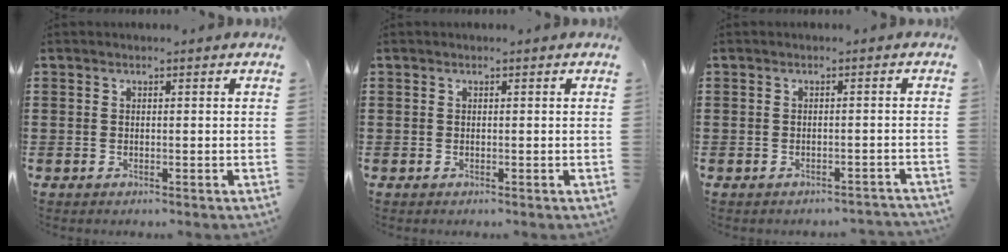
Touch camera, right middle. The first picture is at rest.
{"total": 0.0}
{"total": 1.2, "force": [-1.2, 0.0, 0.1], "torque": [-0.007, -0.002, -0.023]}